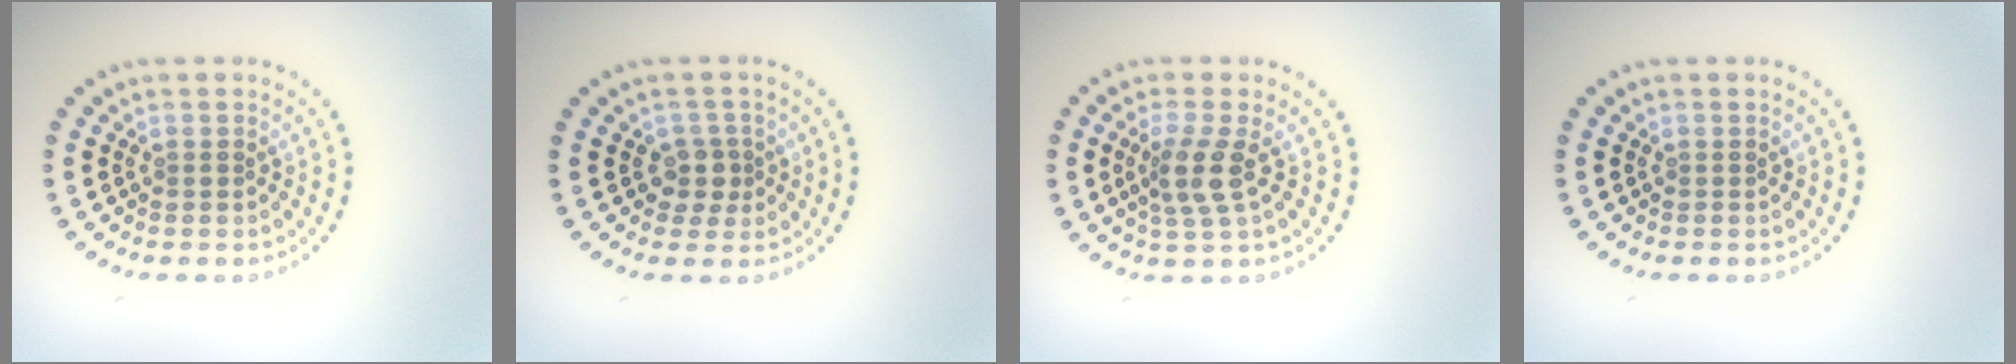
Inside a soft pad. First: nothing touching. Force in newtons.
{"total": 2.0, "press": 1.6, "slide": 1.1}
{"total": 2.9, "press": 2.3, "slide": 1.7}
{"total": 0.0}